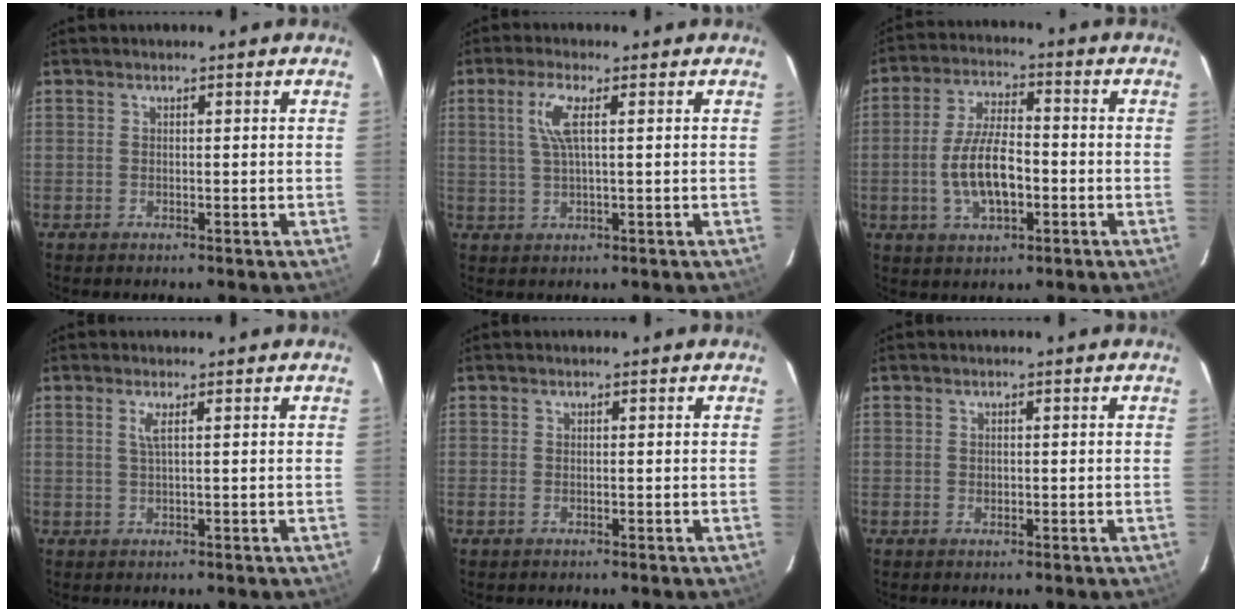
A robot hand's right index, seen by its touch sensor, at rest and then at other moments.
{"total": 4.9, "force": [1.3, 0.6, 4.7], "torque": [-0.096, 0.002, 0.029]}
{"total": 10.5, "force": [-2.5, 4.4, 9.2], "torque": [-0.186, 0.001, -0.039]}
{"total": 1.6, "force": [0.5, -0.2, 1.5], "torque": [-0.031, -0.001, 0.010]}
{"total": 0.5, "force": [-0.2, 0.3, 0.4], "torque": [-0.008, -0.001, -0.005]}
{"total": 0.8, "force": [-0.1, 0.7, 0.4], "torque": [-0.005, 0.000, 0.000]}